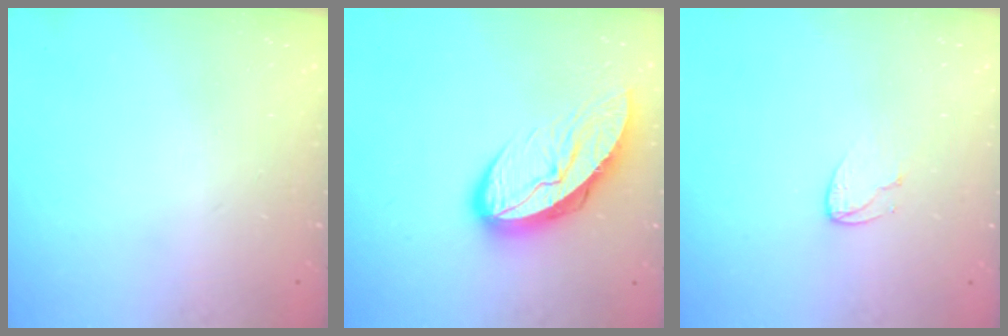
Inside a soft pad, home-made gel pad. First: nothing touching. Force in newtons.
{"total": 12.5, "press": 12.5, "slide": 1.2}
{"total": 4.5, "press": 4.5, "slide": 0.4}